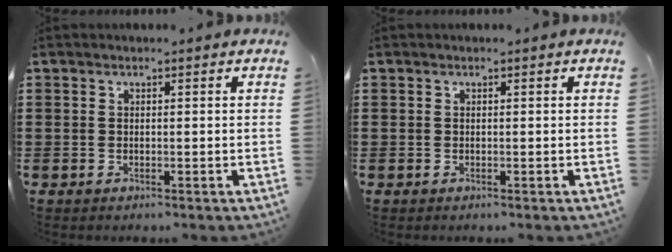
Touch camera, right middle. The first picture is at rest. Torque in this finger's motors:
{"motor_torque": [0.00, 0.00, 0.00, -0.01]}